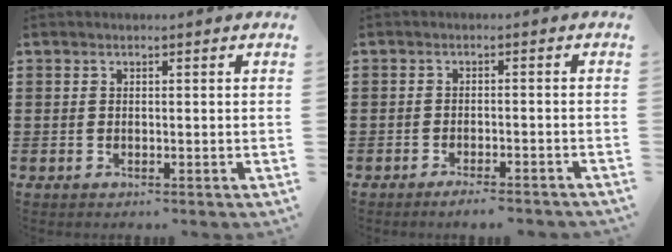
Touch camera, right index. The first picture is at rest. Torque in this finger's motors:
{"motor_torque": [0.07, 0.12, 0.06, 0.00]}